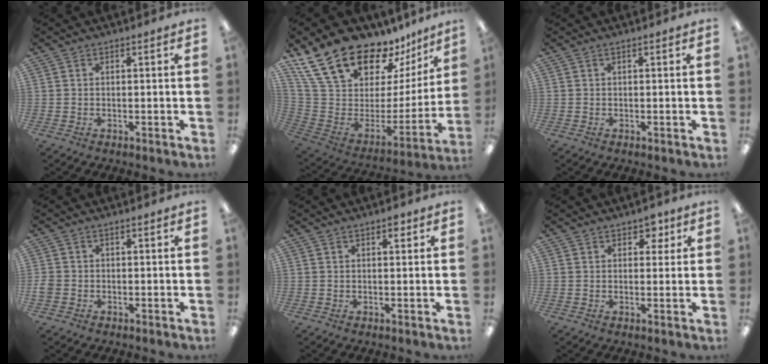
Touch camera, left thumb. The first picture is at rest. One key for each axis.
{"total": 23.1, "fx": 18.4, "fy": 9.9, "fz": 10.0, "tx": -0.181, "ty": -0.130, "tz": 0.340}
{"total": 0.0}
{"total": 2.0, "fx": -0.5, "fy": 1.6, "fz": 1.1, "tx": -0.018, "ty": 0.004, "tz": -0.008}
{"total": 2.2, "fx": 1.3, "fy": 1.1, "fz": 1.3, "tx": -0.011, "ty": -0.003, "tz": 0.019}
{"total": 4.0, "fx": 2.3, "fy": 2.7, "fz": 1.8, "tx": -0.008, "ty": -0.006, "tz": 0.036}